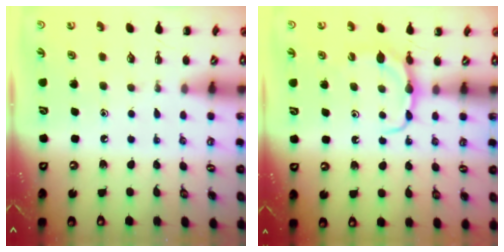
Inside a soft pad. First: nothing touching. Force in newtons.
{"total": 6.6, "press": 6.6, "slide": 0.3}